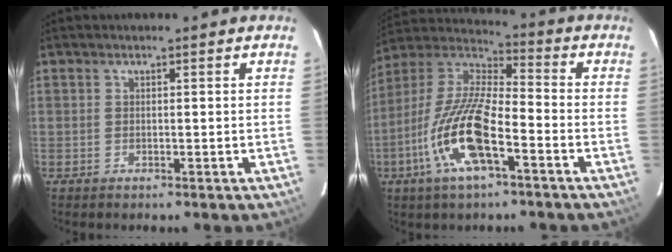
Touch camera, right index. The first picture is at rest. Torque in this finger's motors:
{"motor_torque": [1.79, -0.35, 1.06, 0.21]}